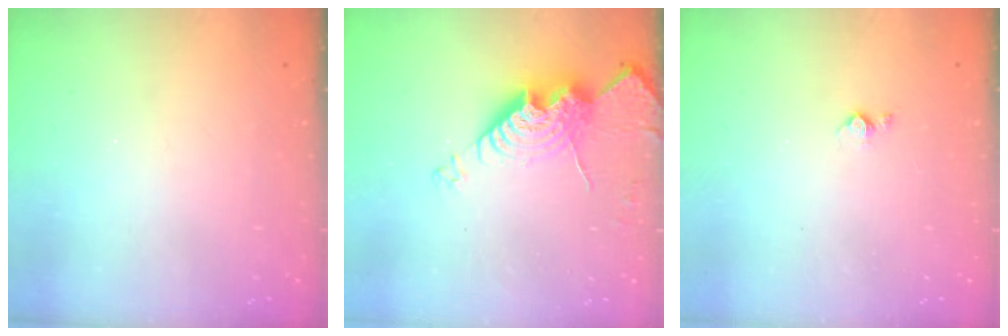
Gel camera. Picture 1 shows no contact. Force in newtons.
{"total": 15.8, "press": 15.8, "slide": 1.4}
{"total": 2.9, "press": 2.9, "slide": 0.5}